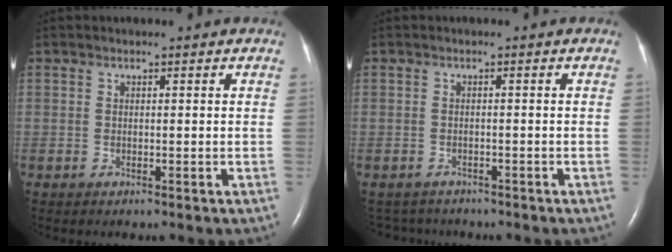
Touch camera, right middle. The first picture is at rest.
{"total": 3.7, "force": [-3.5, 1.3, -0.1], "torque": [0.000, -0.004, -0.051]}